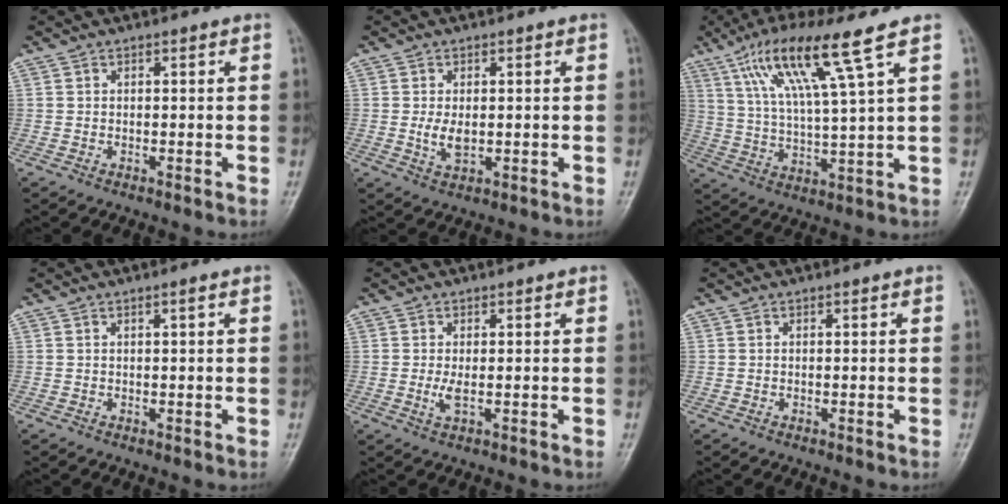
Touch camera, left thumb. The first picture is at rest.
{"total": 3.6, "force": [0.0, 2.0, 3.0], "torque": [-0.056, -0.008, 0.005]}
{"total": 13.9, "force": [7.6, 0.3, 11.6], "torque": [-0.224, -0.019, 0.146]}
{"total": 0.8, "force": [0.4, 0.0, 0.7], "torque": [-0.011, 0.001, 0.006]}
{"total": 2.2, "force": [-0.1, 0.7, 2.0], "torque": [-0.048, -0.007, 0.001]}
{"total": 0.0}